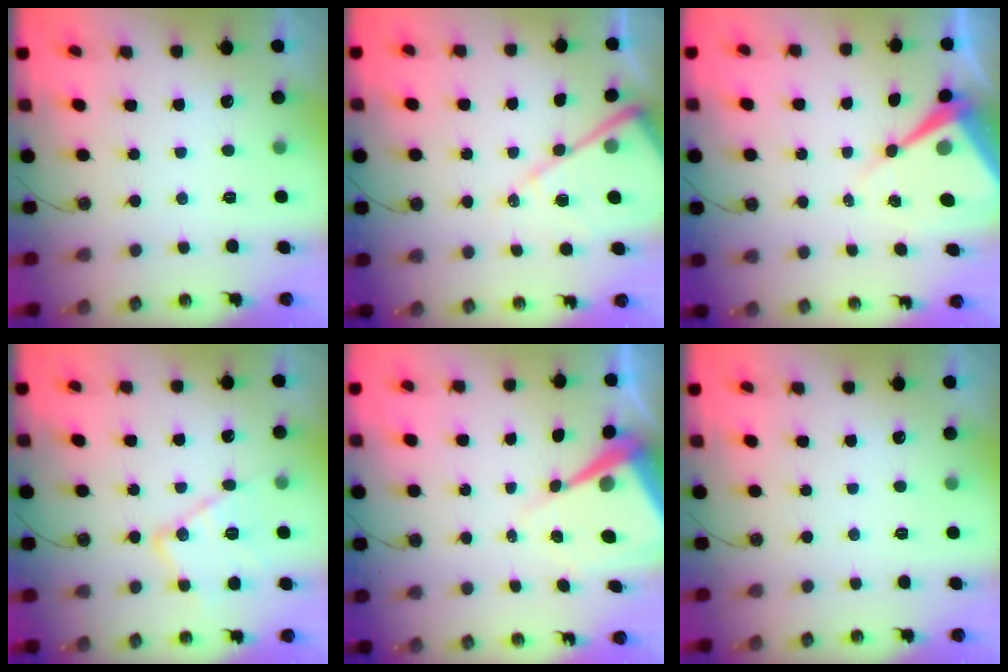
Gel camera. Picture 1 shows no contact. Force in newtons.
{"total": 12.7, "press": 12.6, "slide": 1.2}
{"total": 10.1, "press": 10.1, "slide": 0.8}
{"total": 12.1, "press": 12.1, "slide": 1.1}
{"total": 10.9, "press": 10.8, "slide": 1.2}
{"total": 0.0}